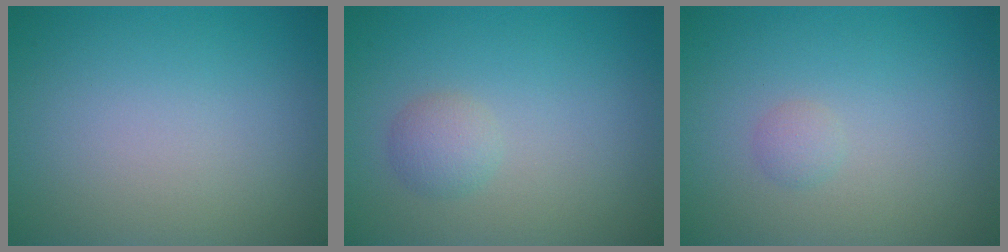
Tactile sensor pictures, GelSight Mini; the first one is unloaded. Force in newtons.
{"total": 1.6, "press": 1.6, "slide": 0.0}
{"total": 0.8, "press": 0.8, "slide": 0.1}